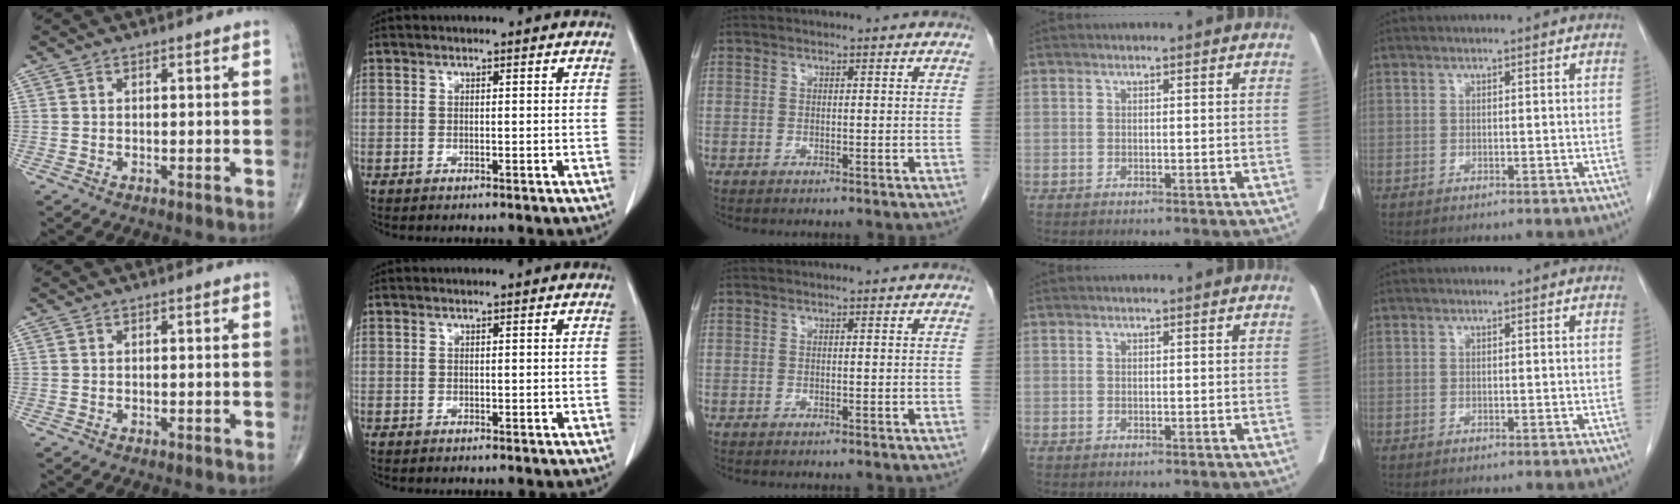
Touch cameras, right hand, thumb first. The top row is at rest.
{}